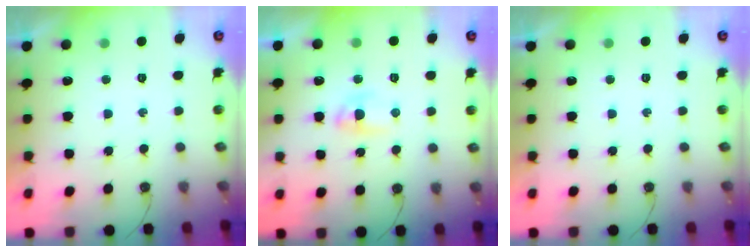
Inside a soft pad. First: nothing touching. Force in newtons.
{"total": 2.9, "press": 2.9, "slide": 0.5}
{"total": 0.0}